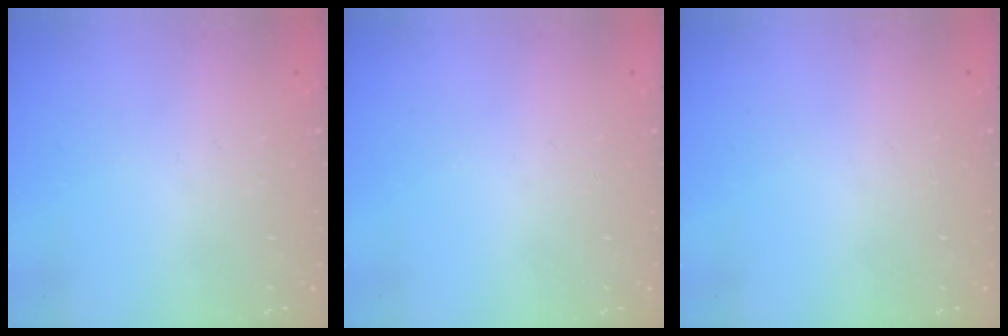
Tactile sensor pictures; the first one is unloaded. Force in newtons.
{"total": 0.0}
{"total": 0.0}